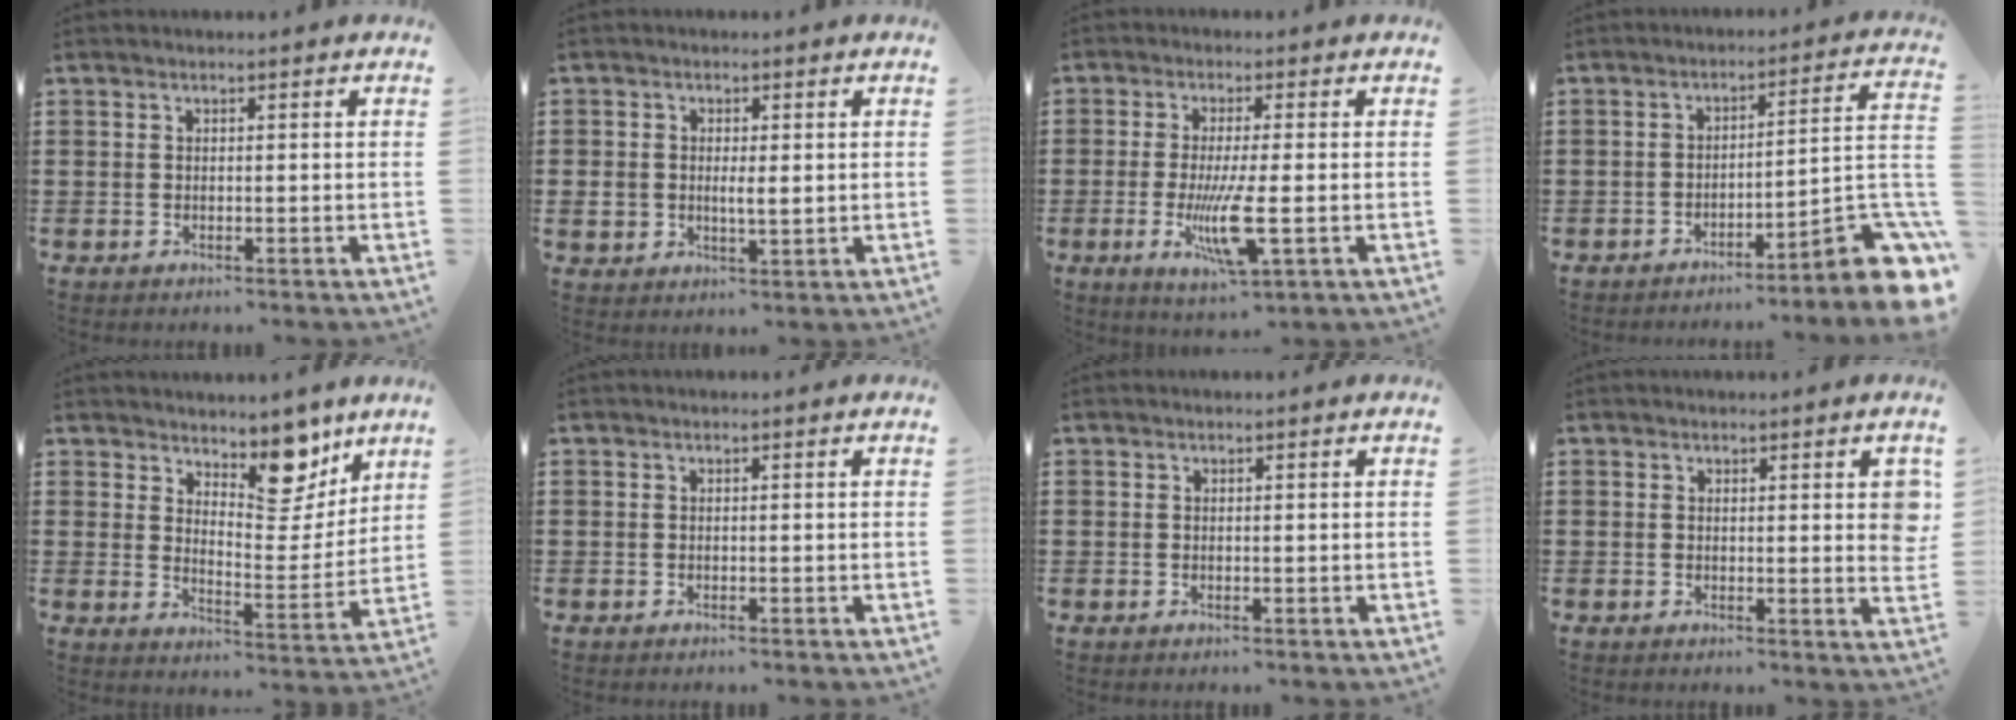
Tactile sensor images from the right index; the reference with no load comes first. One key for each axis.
{"total": 2.8, "fx": -0.2, "fy": 2.1, "fz": 1.9, "tx": -0.042, "ty": 0.007, "tz": -0.005}
{"total": 8.3, "fx": -2.0, "fy": 1.2, "fz": 7.9, "tx": -0.164, "ty": -0.025, "tz": -0.039}
{"total": 6.9, "fx": -4.4, "fy": 0.9, "fz": 5.2, "tx": -0.063, "ty": -0.017, "tz": -0.084}
{"total": 9.9, "fx": 7.4, "fy": 4.4, "fz": 5.0, "tx": -0.077, "ty": -0.039, "tz": 0.128}
{"total": 0.0}
{"total": 0.0}
{"total": 2.5, "fx": 0.8, "fy": 0.5, "fz": 2.3, "tx": -0.030, "ty": -0.004, "tz": 0.010}